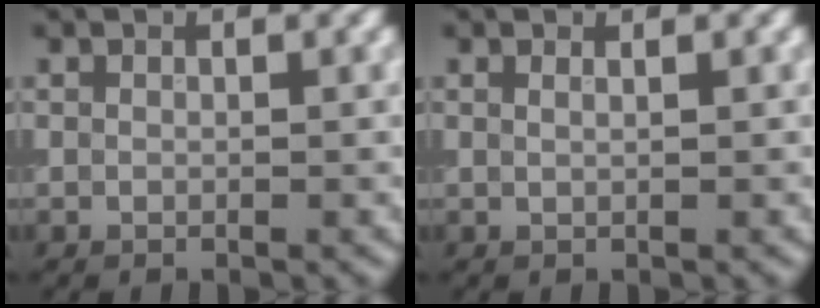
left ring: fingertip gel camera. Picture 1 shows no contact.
{"total": 1.1, "force": [0.7, 0.6, 0.7], "torque": [0.002, -0.005, 0.000]}